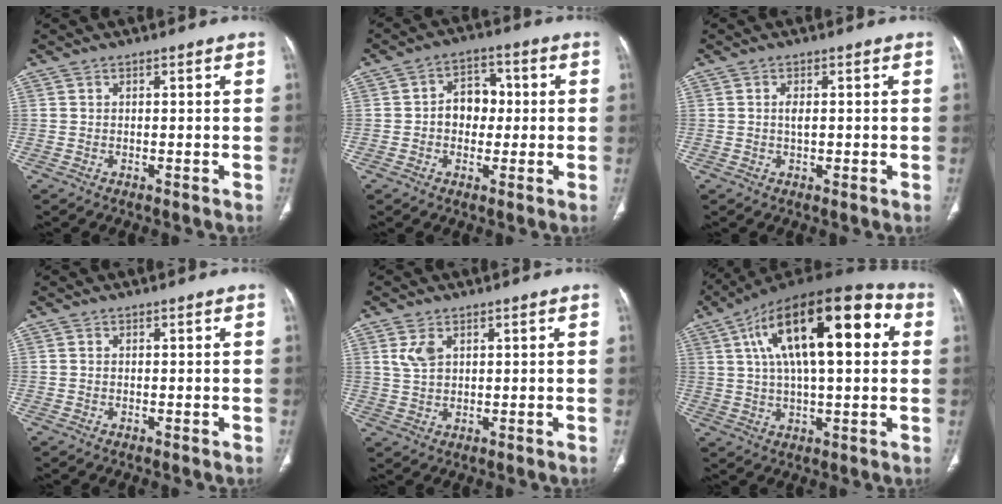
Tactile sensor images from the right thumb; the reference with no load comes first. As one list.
[{"total": 7.2, "force": [0.0, 5.6, 4.5], "torque": [-0.037, 0.019, -0.007]}, {"total": 2.1, "force": [0.2, 1.1, 1.8], "torque": [-0.032, 0.000, 0.002]}, {"total": 0.0}, {"total": 4.1, "force": [1.8, 2.5, 2.8], "torque": [-0.052, -0.003, 0.043]}, {"total": 24.9, "force": [6.8, 9.9, 21.8], "torque": [-0.348, 0.028, 0.099]}]